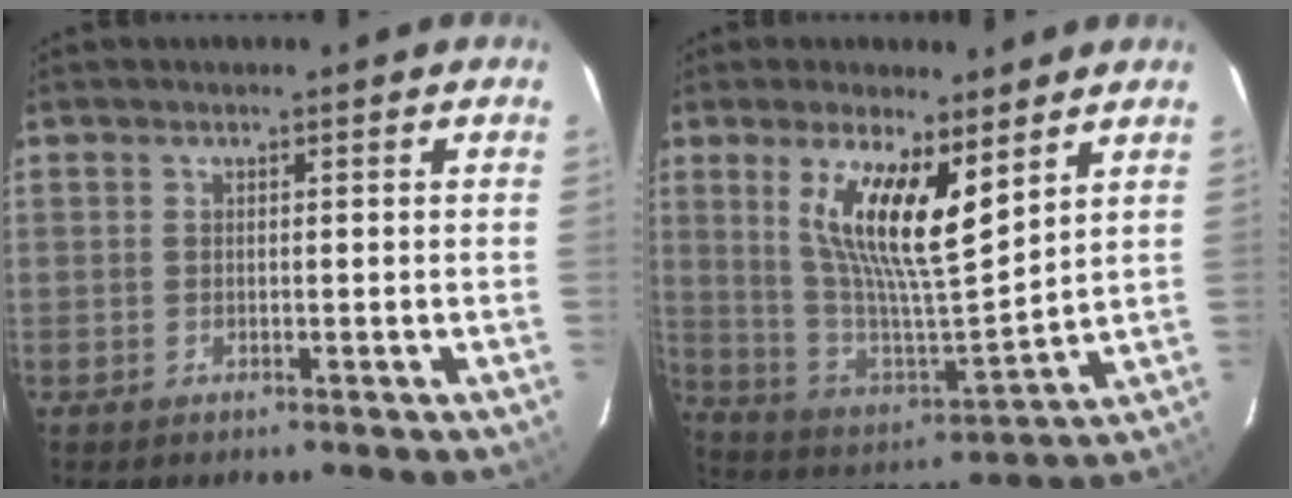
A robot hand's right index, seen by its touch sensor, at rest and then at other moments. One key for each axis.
{"total": 14.7, "fx": 7.0, "fy": 4.3, "fz": 12.1, "tx": -0.211, "ty": 0.002, "tz": 0.133}